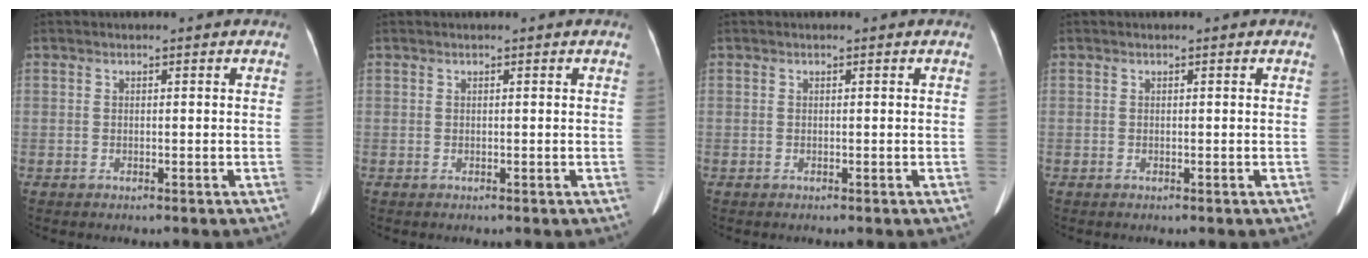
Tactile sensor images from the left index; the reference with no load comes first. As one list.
[{"total": 0.6, "force": [0.5, 0.0, 0.2], "torque": [-0.007, 0.005, 0.013]}, {"total": 0.0}, {"total": 0.0}]